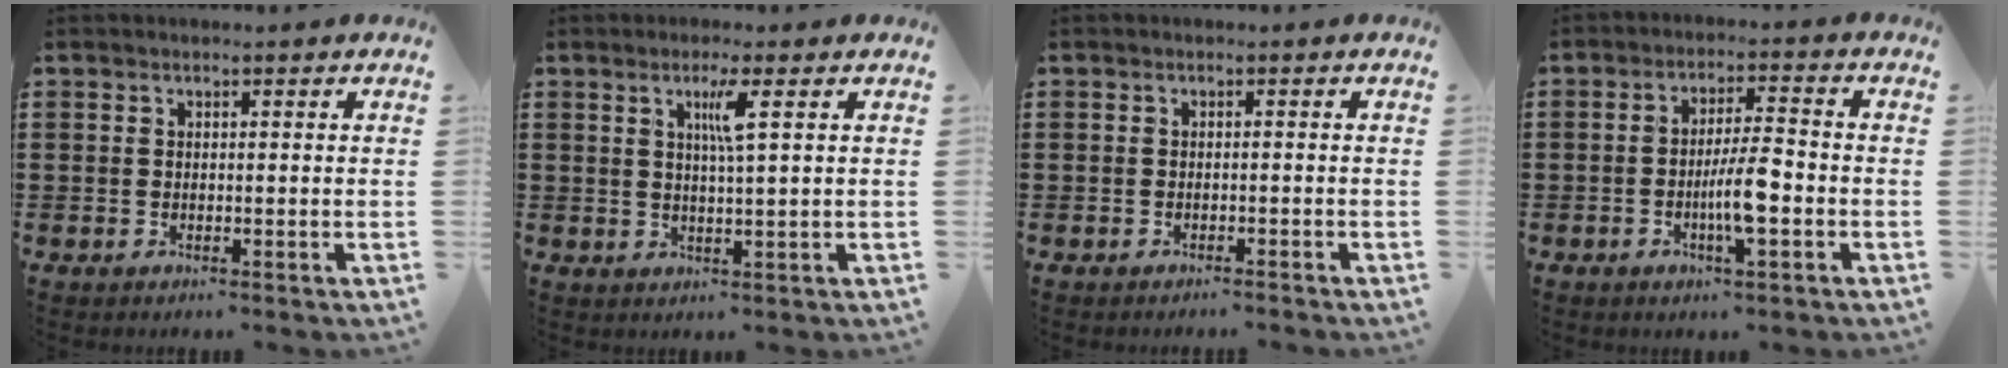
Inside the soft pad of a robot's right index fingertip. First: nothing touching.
{"total": 3.7, "force": [1.4, -0.2, 3.4], "torque": [-0.071, -0.004, 0.020]}
{"total": 0.9, "force": [-0.8, 0.0, 0.1], "torque": [-0.004, -0.001, -0.017]}
{"total": 6.4, "force": [-1.9, 1.1, 6.0], "torque": [-0.115, -0.001, -0.038]}